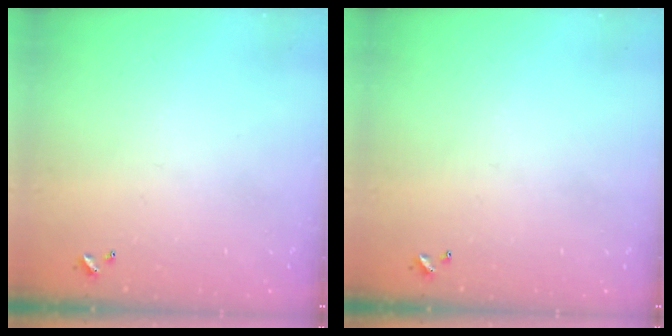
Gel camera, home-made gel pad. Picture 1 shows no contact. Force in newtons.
{"total": 0.0}